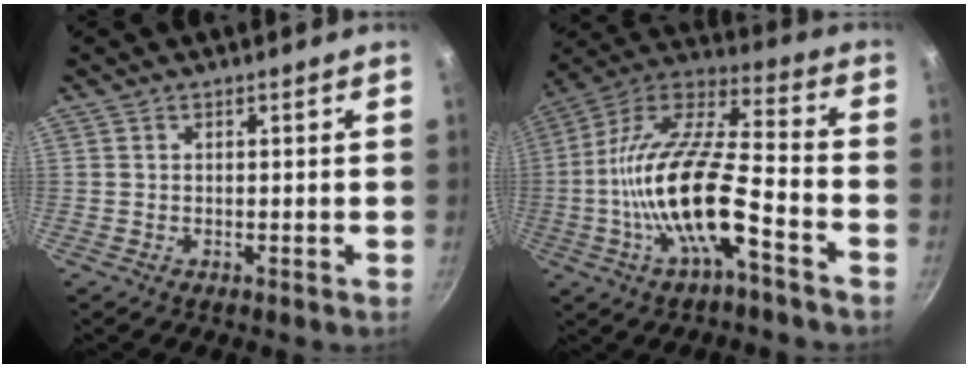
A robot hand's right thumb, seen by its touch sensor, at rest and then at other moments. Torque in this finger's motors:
{"motor_torque": [2.38, 2.51, 2.37, -0.40, 0.81]}